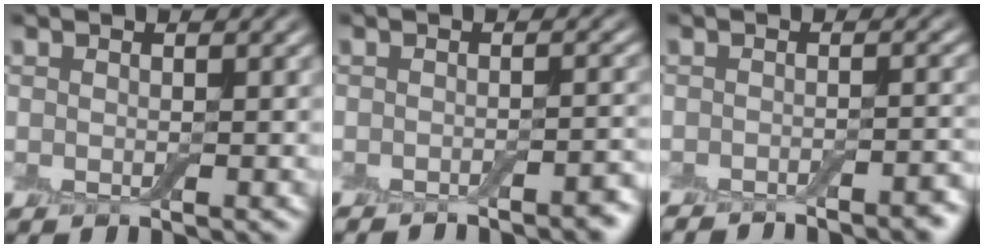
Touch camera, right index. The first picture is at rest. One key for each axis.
{"total": 2.5, "fx": -2.1, "fy": 0.5, "fz": 1.4, "tx": -0.007, "ty": 0.004, "tz": -0.031}
{"total": 3.0, "fx": -2.7, "fy": 0.5, "fz": 1.3, "tx": -0.008, "ty": 0.002, "tz": -0.039}